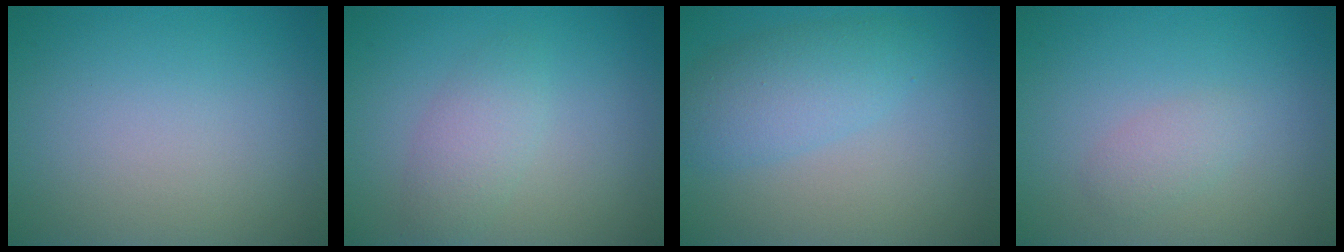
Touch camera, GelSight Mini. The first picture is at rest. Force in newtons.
{"total": 2.3, "press": 2.3, "slide": 0.2}
{"total": 3.8, "press": 3.8, "slide": 0.1}
{"total": 1.4, "press": 1.4, "slide": 0.1}